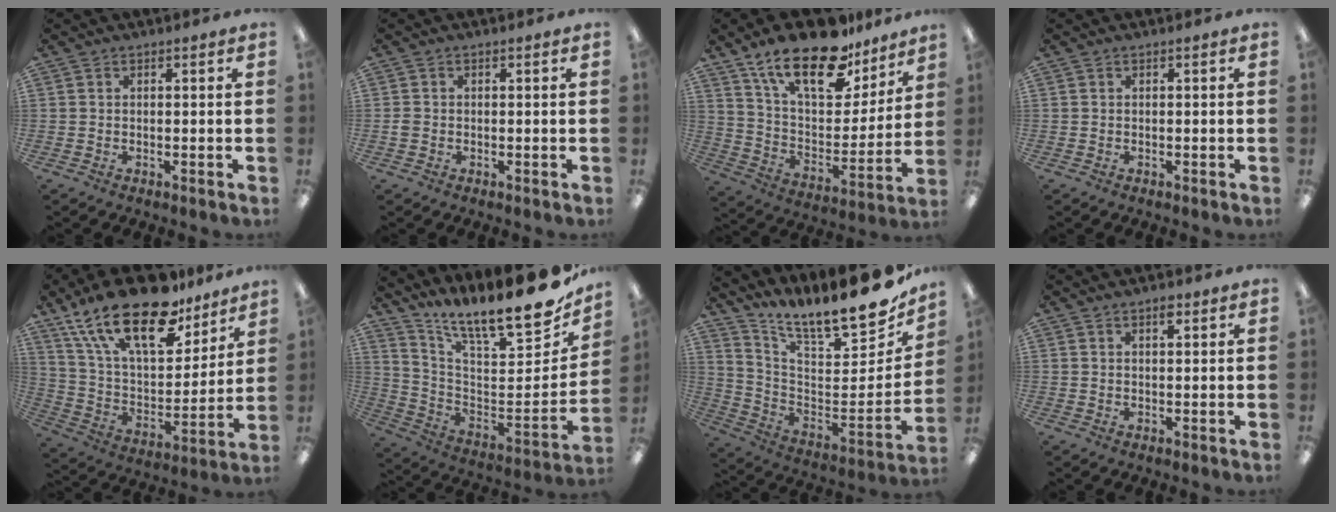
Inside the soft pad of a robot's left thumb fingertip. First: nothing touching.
{"total": 1.0, "force": [-0.2, 0.9, 0.4], "torque": [-0.007, 0.004, -0.005]}
{"total": 22.4, "force": [15.5, 9.6, 13.1], "torque": [-0.217, -0.098, 0.270]}
{"total": 0.0}
{"total": 24.5, "force": [17.0, 10.0, 14.5], "torque": [-0.274, -0.106, 0.293]}
{"total": 17.5, "force": [14.4, 3.4, 9.3], "torque": [-0.124, -0.127, 0.230]}
{"total": 15.9, "force": [13.3, 3.9, 7.7], "torque": [-0.092, -0.126, 0.214]}
{"total": 2.2, "force": [1.6, 0.7, 1.3], "torque": [-0.013, -0.005, 0.024]}